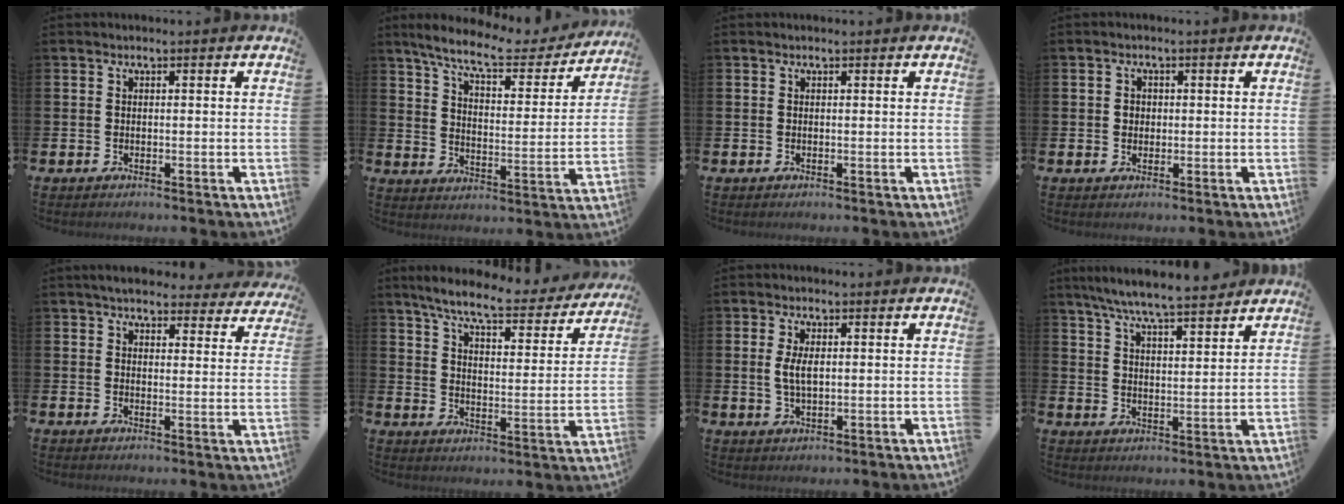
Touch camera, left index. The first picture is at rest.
{"total": 9.2, "force": [8.0, 1.7, 4.0], "torque": [-0.098, -0.051, 0.133]}
{"total": 0.0}
{"total": 1.6, "force": [0.5, 1.4, 0.5], "torque": [0.006, 0.002, 0.003]}
{"total": 4.6, "force": [4.3, 1.4, 1.0], "torque": [-0.023, -0.025, 0.074]}
{"total": 7.7, "force": [6.9, 1.0, 3.4], "torque": [-0.090, -0.044, 0.113]}
{"total": 3.4, "force": [0.7, 1.5, 2.9], "torque": [-0.049, 0.002, 0.009]}
{"total": 7.4, "force": [6.9, 0.3, 2.4], "torque": [-0.065, -0.036, 0.123]}